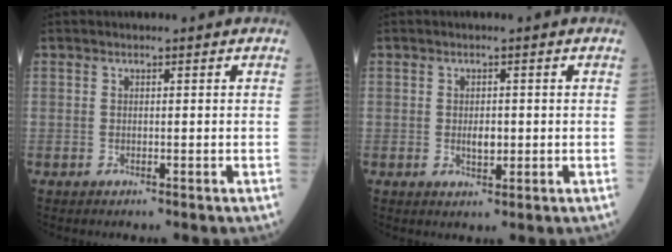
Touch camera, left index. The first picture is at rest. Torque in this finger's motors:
{"motor_torque": [0.50, 0.15, 0.03, 0.02]}